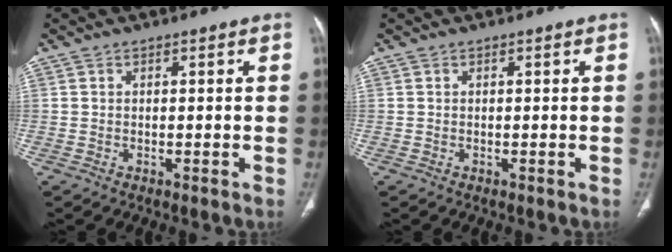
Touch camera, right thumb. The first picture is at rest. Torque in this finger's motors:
{"motor_torque": [0.09, -0.09, 0.20, -0.06, 0.02]}